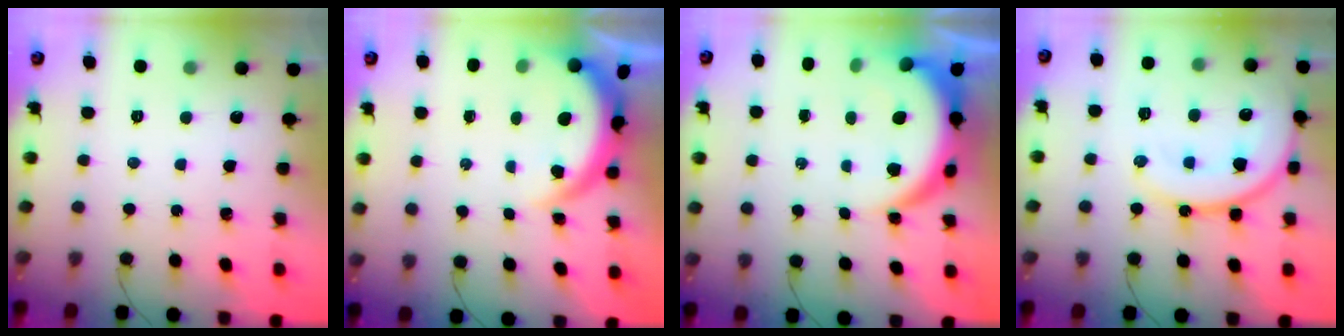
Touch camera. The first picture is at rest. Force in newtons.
{"total": 5.4, "press": 5.3, "slide": 0.4}
{"total": 8.4, "press": 8.3, "slide": 1.0}
{"total": 16.6, "press": 16.4, "slide": 2.0}